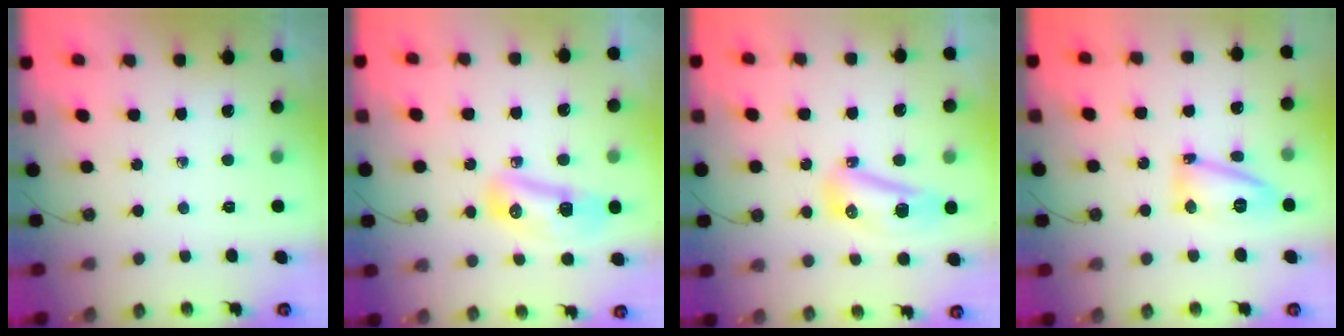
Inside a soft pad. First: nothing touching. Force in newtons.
{"total": 17.6, "press": 12.4, "slide": 12.5}
{"total": 10.0, "press": 9.9, "slide": 0.9}
{"total": 12.0, "press": 12.0, "slide": 0.9}